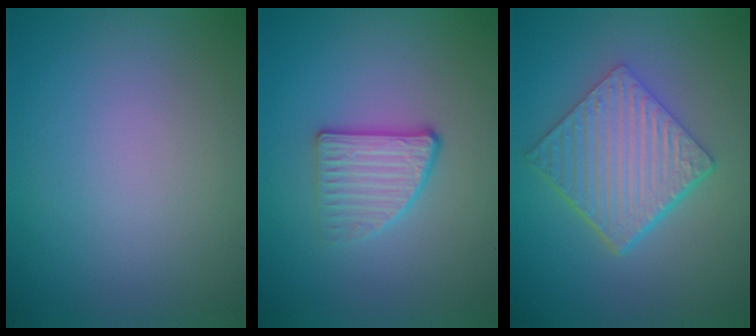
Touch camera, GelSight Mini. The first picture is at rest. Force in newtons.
{"total": 2.7, "press": 2.4, "slide": 1.1}
{"total": 6.7, "press": 4.5, "slide": 4.9}